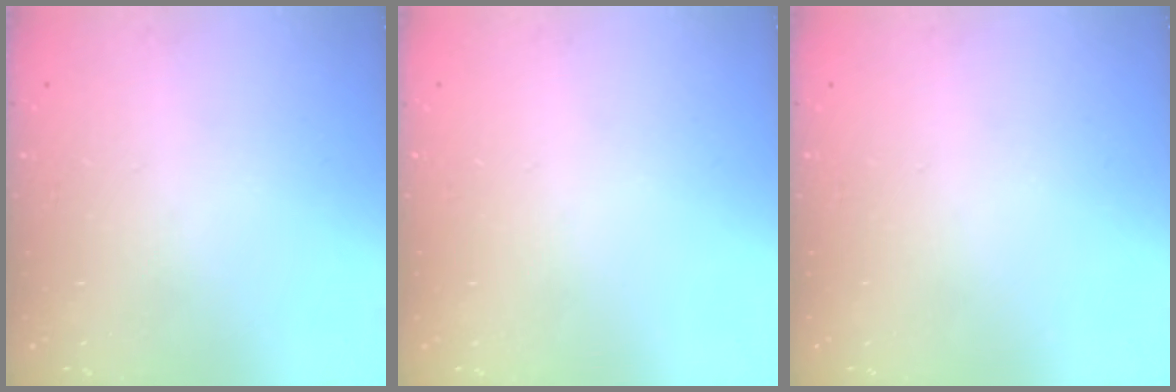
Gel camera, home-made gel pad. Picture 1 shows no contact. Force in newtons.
{"total": 0.0}
{"total": 0.0}